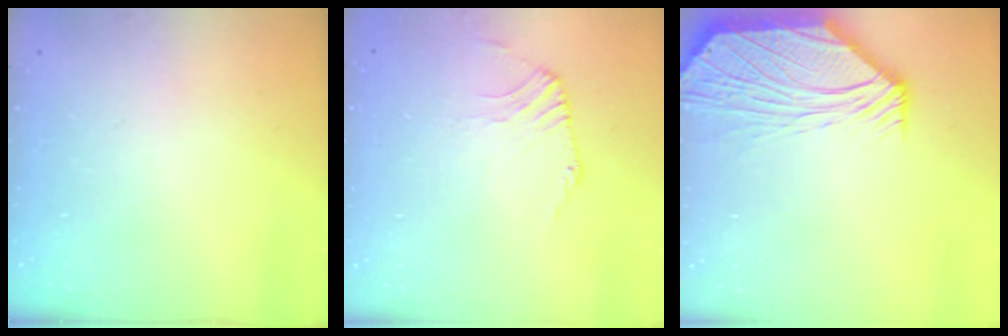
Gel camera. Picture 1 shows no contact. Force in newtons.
{"total": 2.4, "press": 2.4, "slide": 0.5}
{"total": 12.0, "press": 11.8, "slide": 2.0}